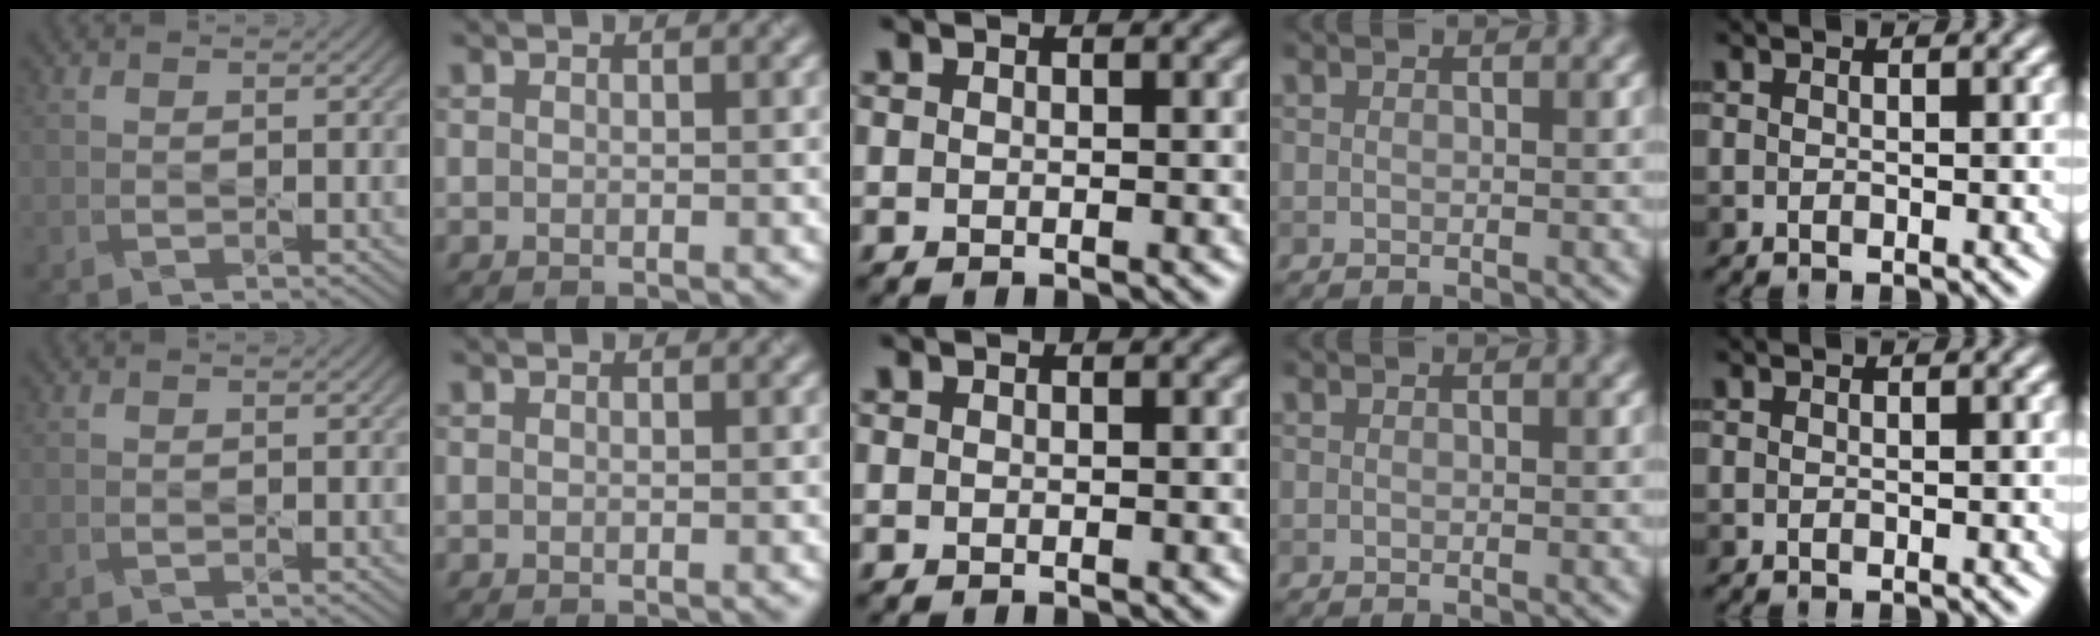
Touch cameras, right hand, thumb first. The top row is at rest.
{}